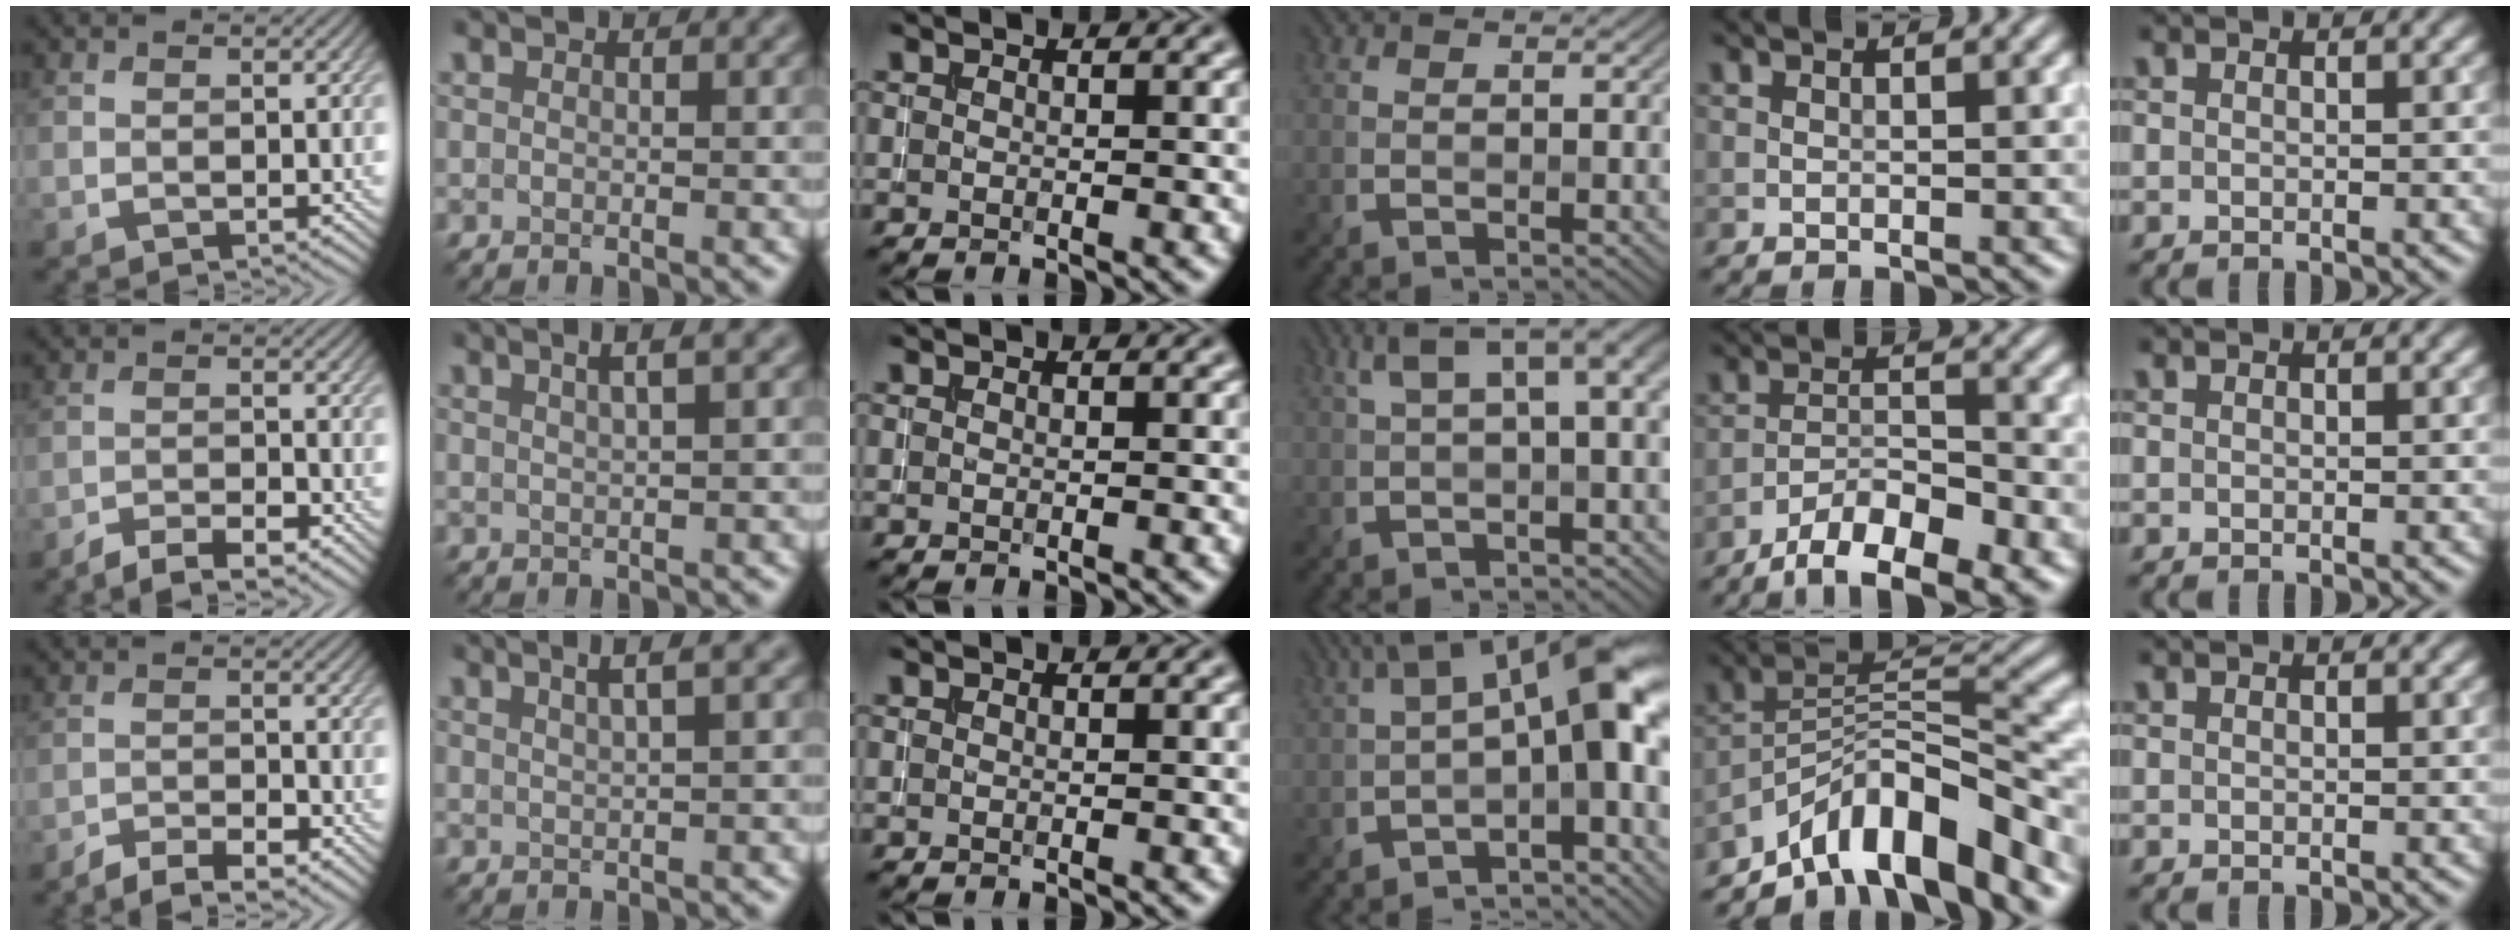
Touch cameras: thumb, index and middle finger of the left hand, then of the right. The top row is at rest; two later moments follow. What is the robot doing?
{"motion": "pour", "object": "almond"}